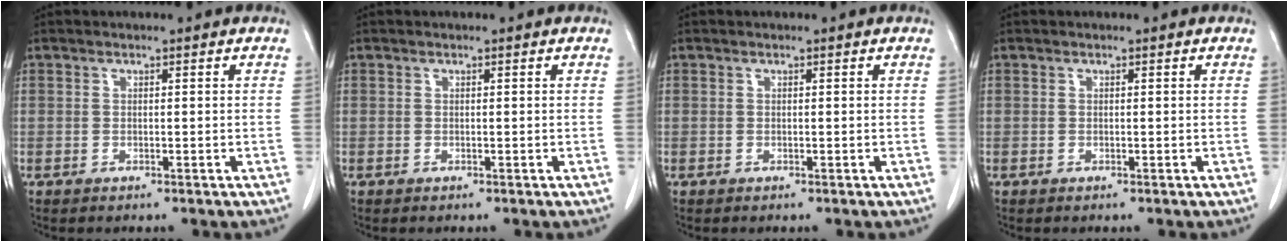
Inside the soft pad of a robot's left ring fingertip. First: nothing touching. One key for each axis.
{"total": 0.0}
{"total": 0.0}
{"total": 0.0}